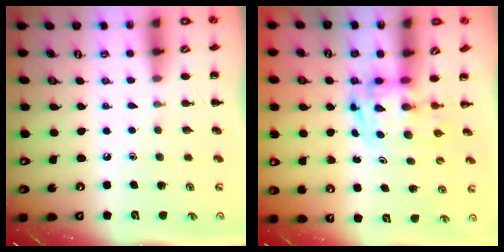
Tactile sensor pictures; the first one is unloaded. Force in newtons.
{"total": 2.7, "press": 2.6, "slide": 0.5}